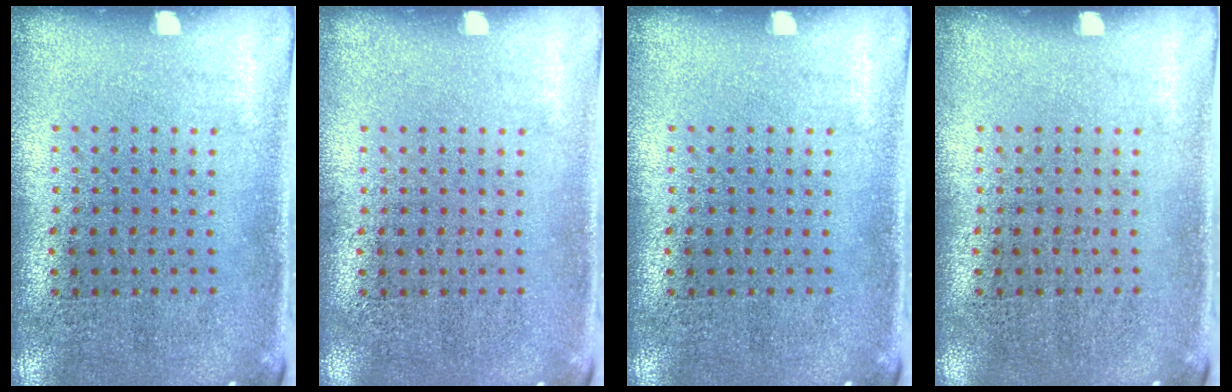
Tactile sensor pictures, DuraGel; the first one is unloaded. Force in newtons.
{"total": 0.0}
{"total": 0.0}
{"total": 0.0}